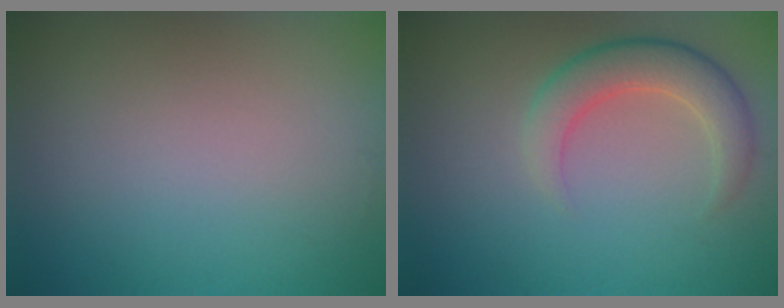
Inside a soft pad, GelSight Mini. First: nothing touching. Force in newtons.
{"total": 4.0, "press": 4.0, "slide": 0.3}